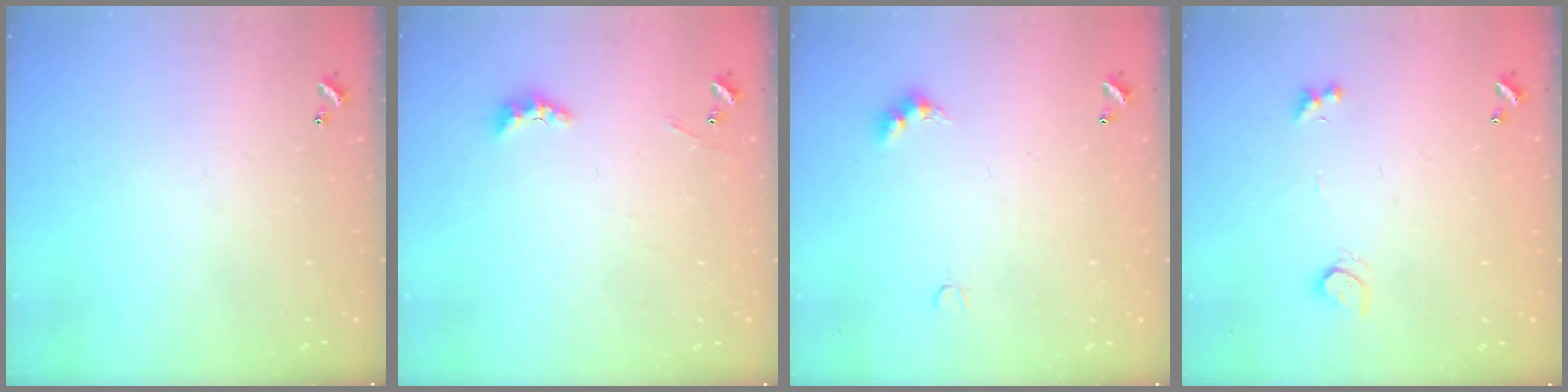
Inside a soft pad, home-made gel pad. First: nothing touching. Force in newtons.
{"total": 4.2, "press": 4.1, "slide": 0.7}
{"total": 2.9, "press": 2.8, "slide": 0.7}
{"total": 2.6, "press": 2.4, "slide": 1.2}